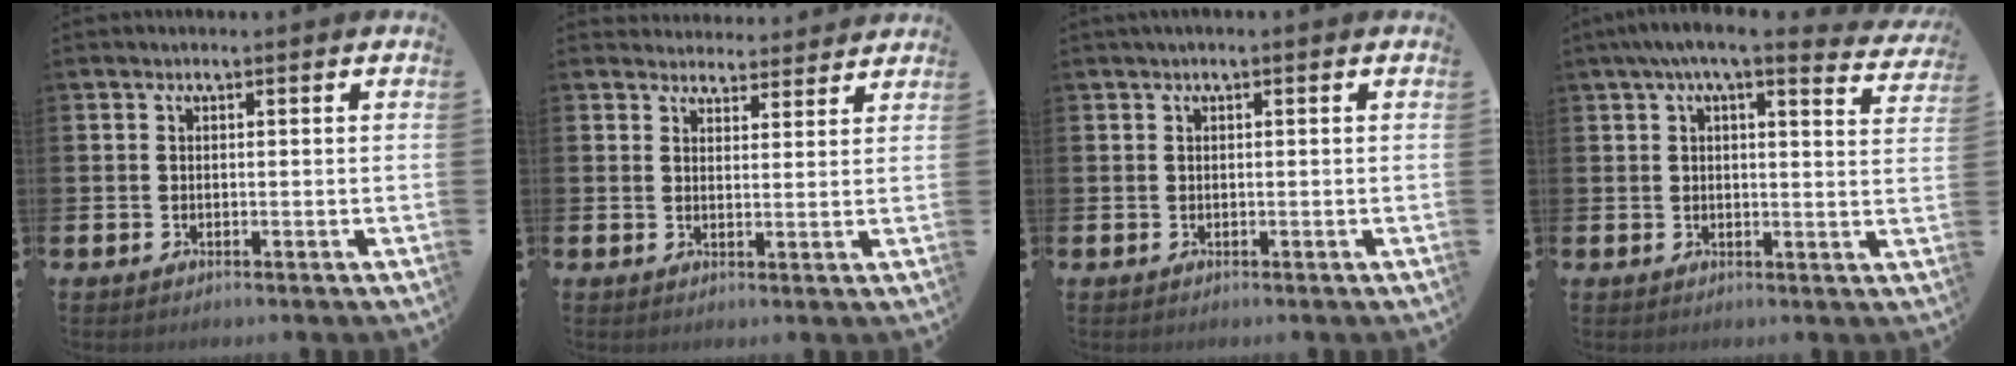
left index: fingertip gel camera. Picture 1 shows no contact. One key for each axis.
{"total": 3.7, "fx": 3.6, "fy": 0.8, "fz": -0.2, "tx": 0.008, "ty": -0.024, "tz": 0.064}
{"total": 0.8, "fx": 0.4, "fy": 0.0, "fz": 0.6, "tx": -0.017, "ty": 0.004, "tz": 0.009}
{"total": 5.2, "fx": 4.4, "fy": 0.6, "fz": 2.7, "tx": -0.053, "ty": -0.020, "tz": 0.073}